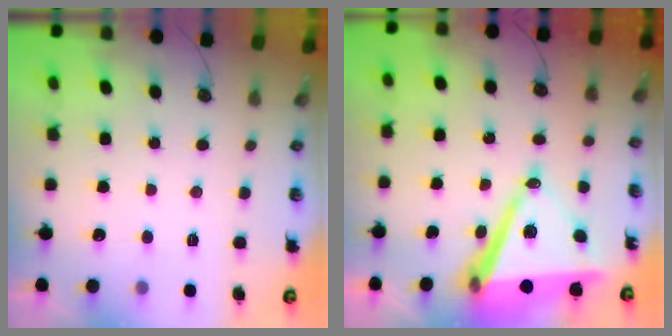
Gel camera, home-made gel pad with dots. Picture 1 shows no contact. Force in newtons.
{"total": 12.4, "press": 11.7, "slide": 4.0}